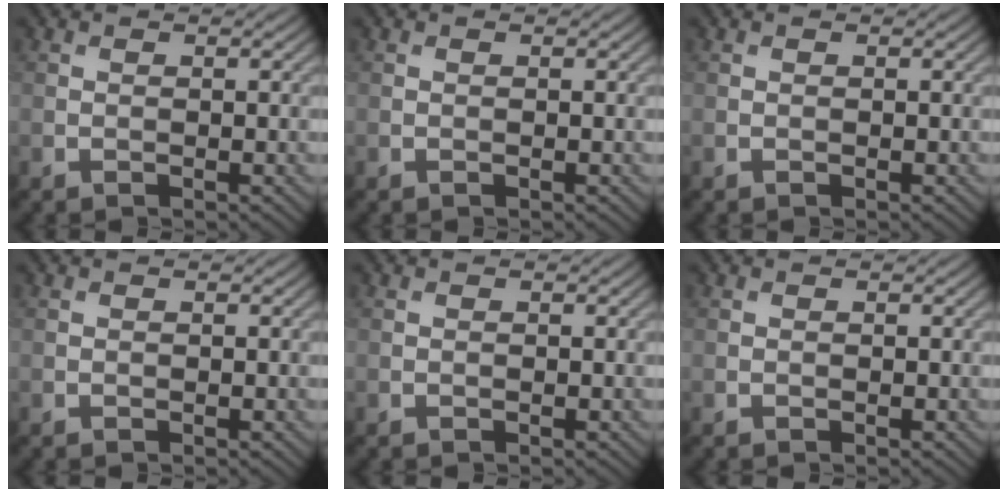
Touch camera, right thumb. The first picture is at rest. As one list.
[{"total": 0.0}, {"total": 0.0}, {"total": 0.0}, {"total": 0.0}, {"total": 0.0}]